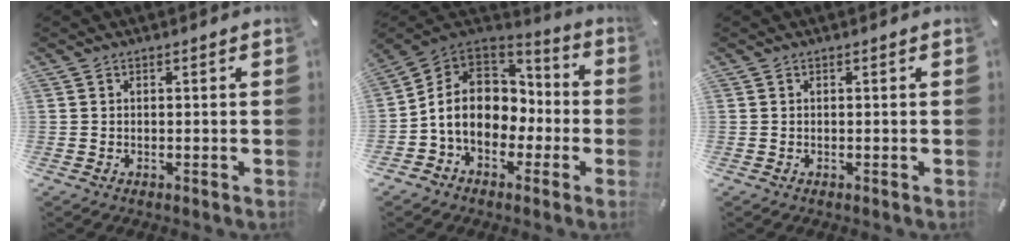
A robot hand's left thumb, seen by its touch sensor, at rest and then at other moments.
{"total": 12.7, "force": [-2.0, 10.8, 6.4], "torque": [-0.132, 0.014, -0.033]}
{"total": 0.0}